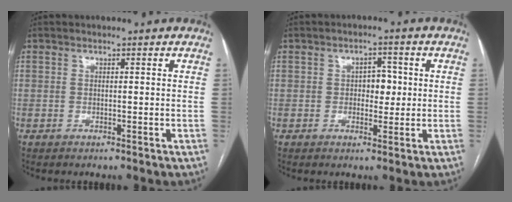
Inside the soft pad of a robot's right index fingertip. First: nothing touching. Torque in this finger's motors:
{"motor_torque": [0.46, 0.23, 0.03, 0.03]}